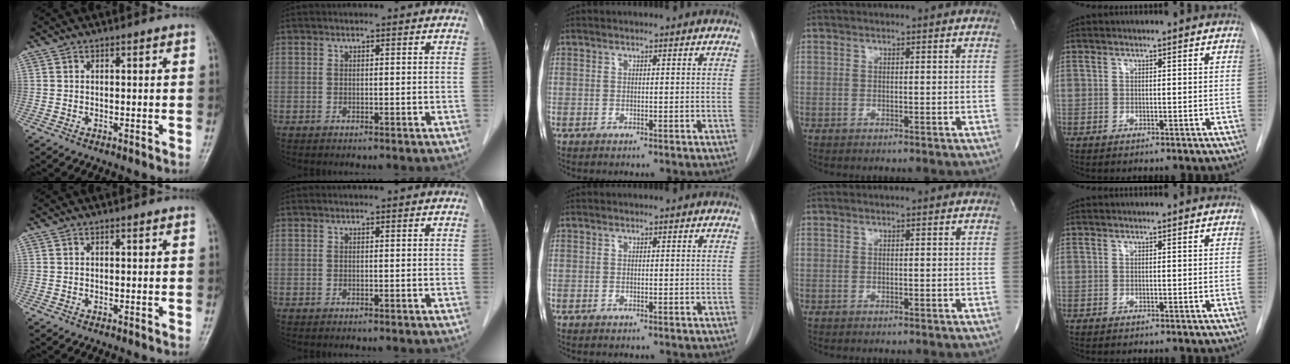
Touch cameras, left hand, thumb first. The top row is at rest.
{}